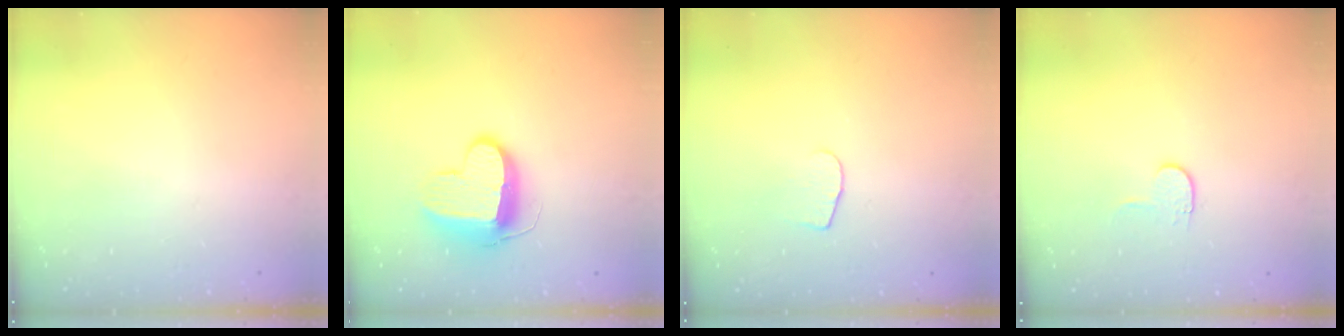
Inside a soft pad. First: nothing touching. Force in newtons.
{"total": 11.3, "press": 11.3, "slide": 1.1}
{"total": 5.4, "press": 5.4, "slide": 0.5}
{"total": 3.9, "press": 3.8, "slide": 0.5}